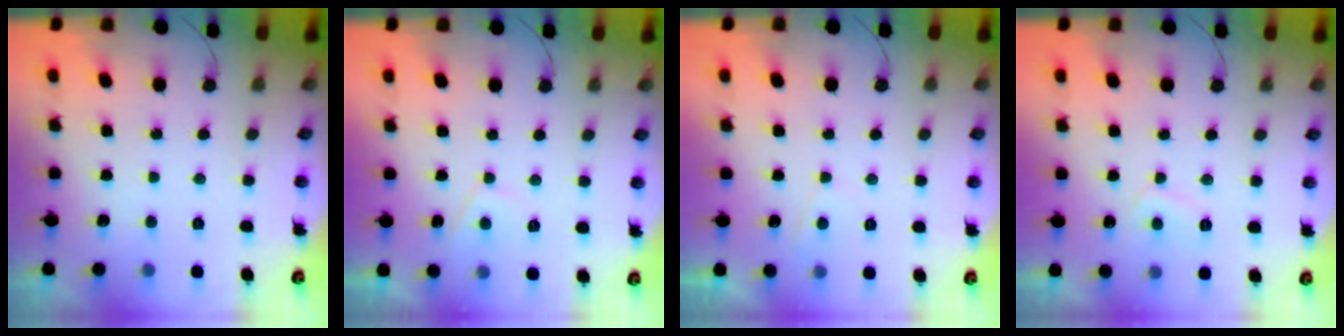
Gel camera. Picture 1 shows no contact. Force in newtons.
{"total": 2.4, "press": 2.3, "slide": 0.5}
{"total": 2.7, "press": 2.7, "slide": 0.2}
{"total": 3.3, "press": 3.2, "slide": 0.6}